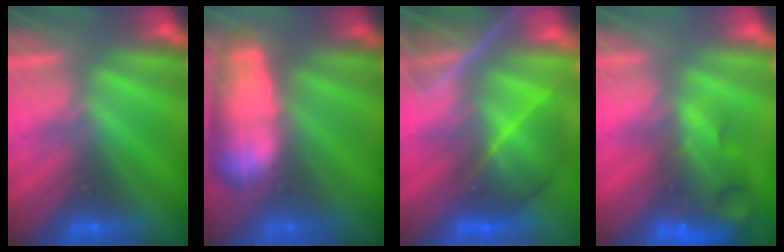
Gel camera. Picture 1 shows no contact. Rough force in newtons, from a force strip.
{"total": 7.4}
{"total": 7.6}
{"total": 7.6}